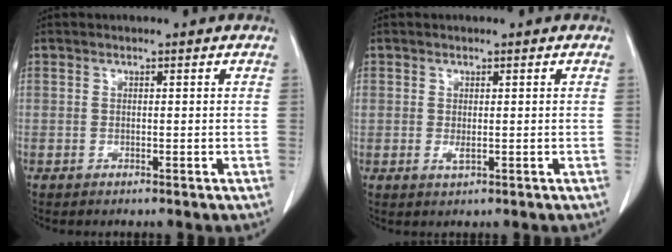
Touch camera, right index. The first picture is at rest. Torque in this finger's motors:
{"motor_torque": [0.20, 0.21, -0.07, 0.00]}